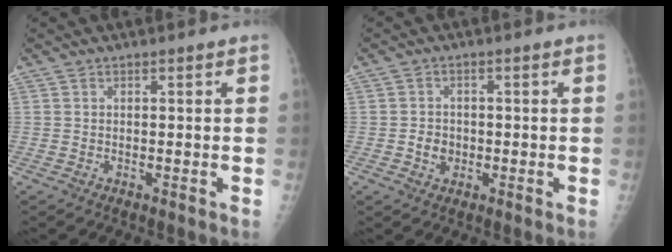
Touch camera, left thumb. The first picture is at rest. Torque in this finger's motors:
{"motor_torque": [-0.04, 0.04, 0.01, -0.02, 0.00]}